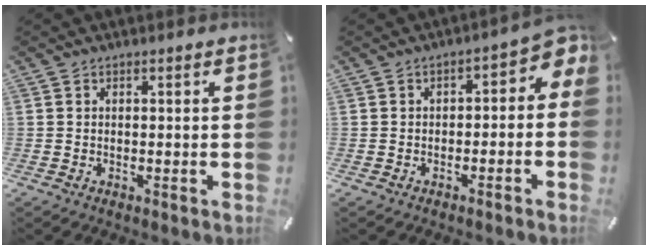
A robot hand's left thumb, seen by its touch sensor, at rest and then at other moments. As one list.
[{"total": 4.0, "force": [-0.6, 2.7, 2.9], "torque": [-0.042, -0.002, -0.020]}]